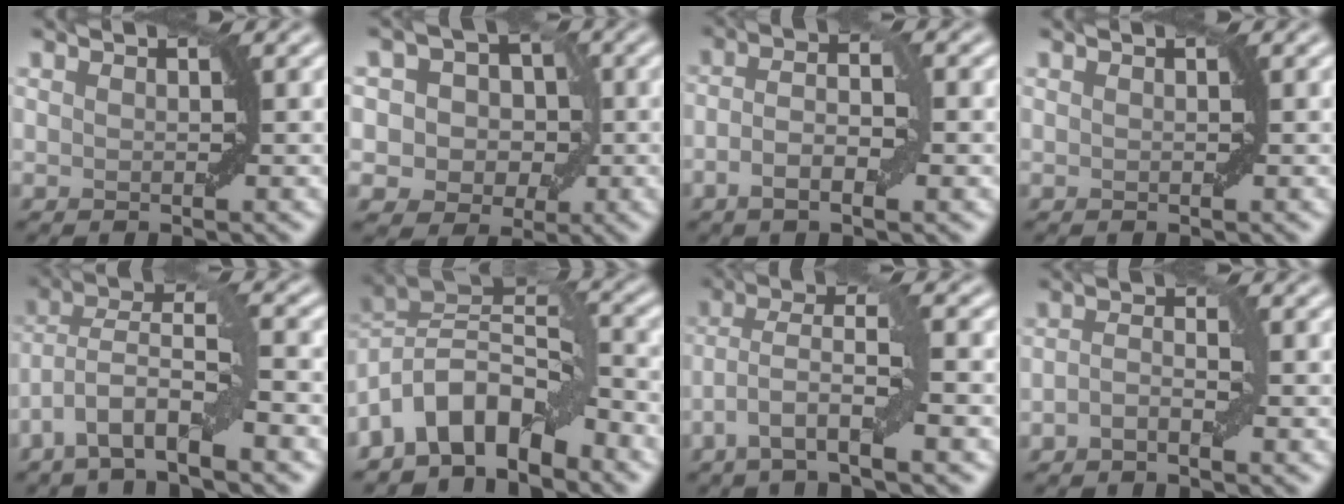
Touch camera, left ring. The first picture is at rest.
{"total": 6.1, "force": [1.0, 5.3, 2.8], "torque": [-0.019, 0.023, -0.014]}
{"total": 3.9, "force": [-1.2, 1.2, 3.5], "torque": [-0.064, 0.004, -0.028]}
{"total": 0.0}
{"total": 7.0, "force": [-3.8, 1.7, 5.7], "torque": [-0.100, 0.014, -0.079]}
{"total": 8.1, "force": [-4.5, 4.0, 5.4], "torque": [-0.072, 0.017, -0.097]}
{"total": 5.6, "force": [-2.3, 1.0, 5.0], "torque": [-0.094, 0.005, -0.052]}
{"total": 1.7, "force": [-0.7, 0.6, 1.4], "torque": [-0.030, 0.005, -0.019]}